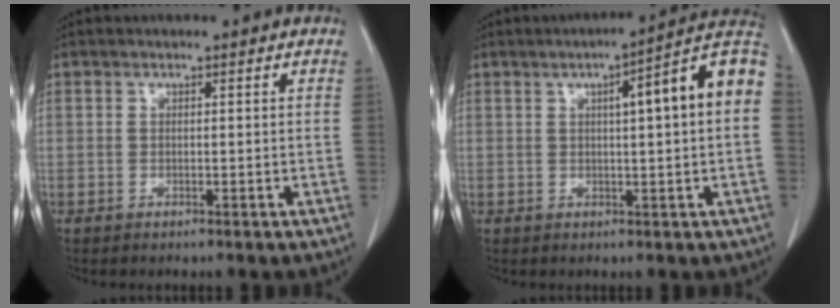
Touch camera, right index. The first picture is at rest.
{"total": 11.6, "force": [2.1, 0.6, 11.4], "torque": [-0.155, 0.027, 0.021]}